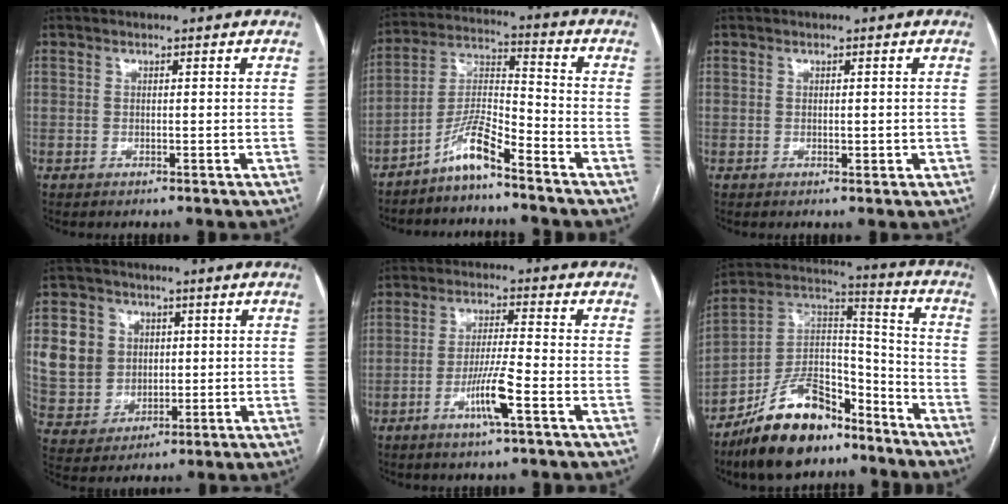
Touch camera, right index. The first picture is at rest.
{"total": 7.6, "force": [-5.8, 0.6, 4.9], "torque": [-0.107, 0.003, -0.115]}
{"total": 1.2, "force": [-0.1, 0.7, 1.0], "torque": [-0.015, 0.002, 0.003]}
{"total": 10.0, "force": [2.1, 9.1, 3.7], "torque": [-0.098, 0.026, 0.052]}
{"total": 6.9, "force": [-3.1, -0.2, 6.2], "torque": [-0.119, -0.006, -0.058]}
{"total": 17.6, "force": [-12.9, 7.5, 9.3], "torque": [-0.163, 0.039, -0.222]}